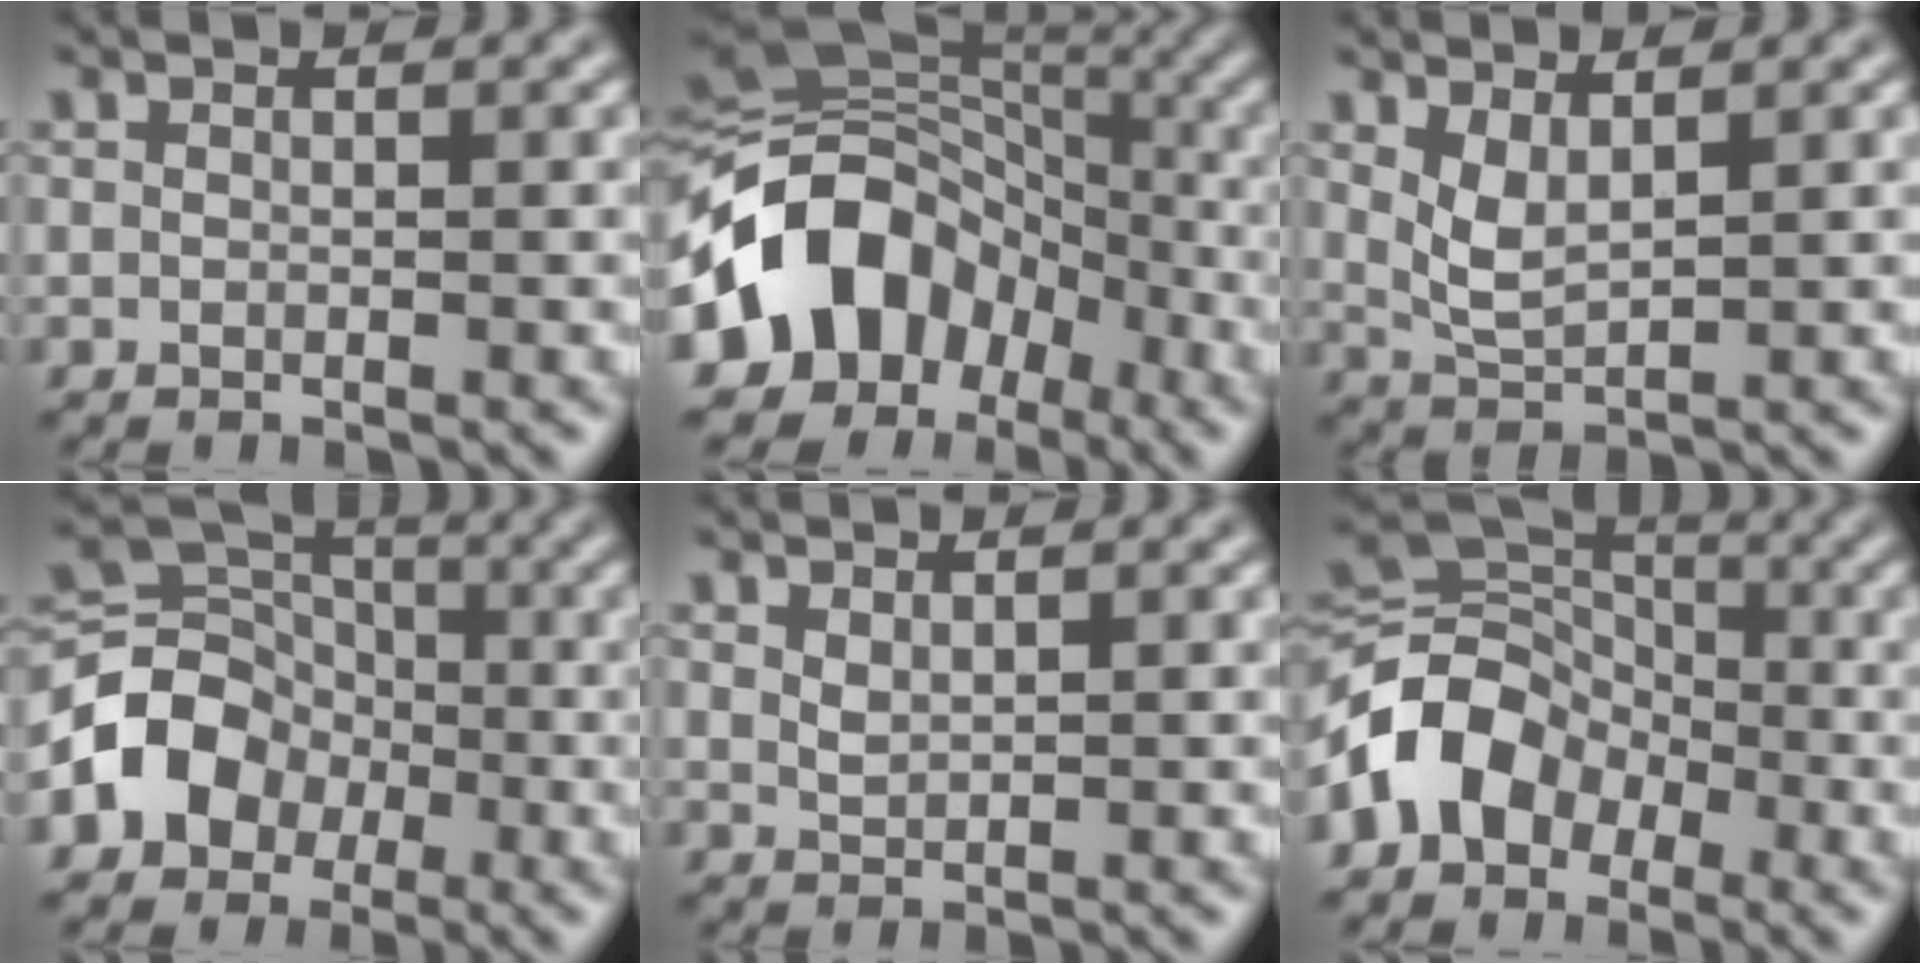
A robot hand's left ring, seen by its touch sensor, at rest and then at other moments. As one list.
[{"total": 11.9, "force": [-4.8, 9.1, 6.1], "torque": [-0.107, 0.013, -0.103]}, {"total": 2.4, "force": [1.3, 0.9, 1.8], "torque": [-0.045, -0.010, 0.032]}, {"total": 6.0, "force": [-2.3, 4.9, 2.5], "torque": [-0.026, 0.009, -0.054]}, {"total": 1.0, "force": [0.8, 0.4, 0.5], "torque": [-0.015, 0.000, 0.020]}, {"total": 7.2, "force": [-3.2, 5.4, 3.4], "torque": [-0.054, 0.011, -0.080]}]